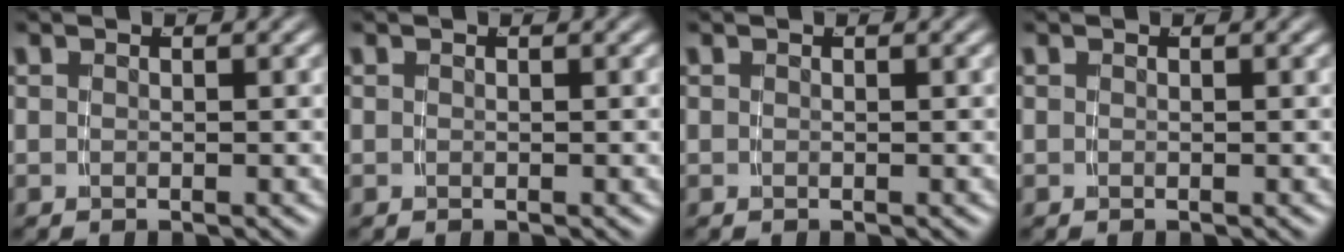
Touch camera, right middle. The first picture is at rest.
{"total": 0.0}
{"total": 0.0}
{"total": 0.0}